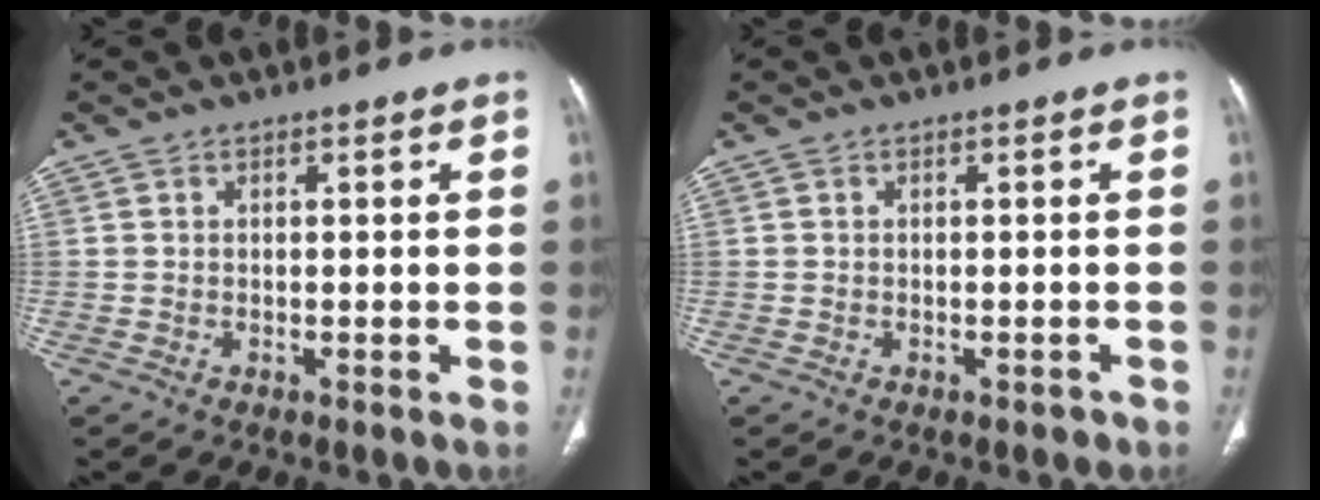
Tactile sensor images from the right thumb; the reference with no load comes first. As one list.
[{"total": 0.8, "force": [-0.6, 0.5, 0.2], "torque": [0.000, 0.005, -0.007]}]